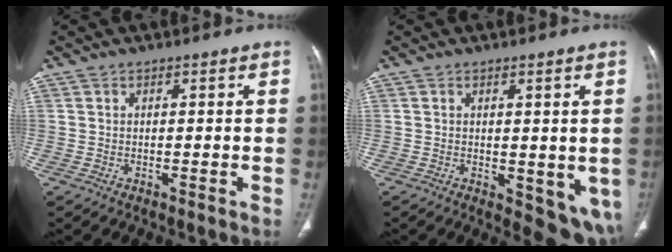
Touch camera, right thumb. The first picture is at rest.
{"total": 8.3, "force": [-1.5, 3.8, 7.2], "torque": [-0.067, -0.017, -0.011]}